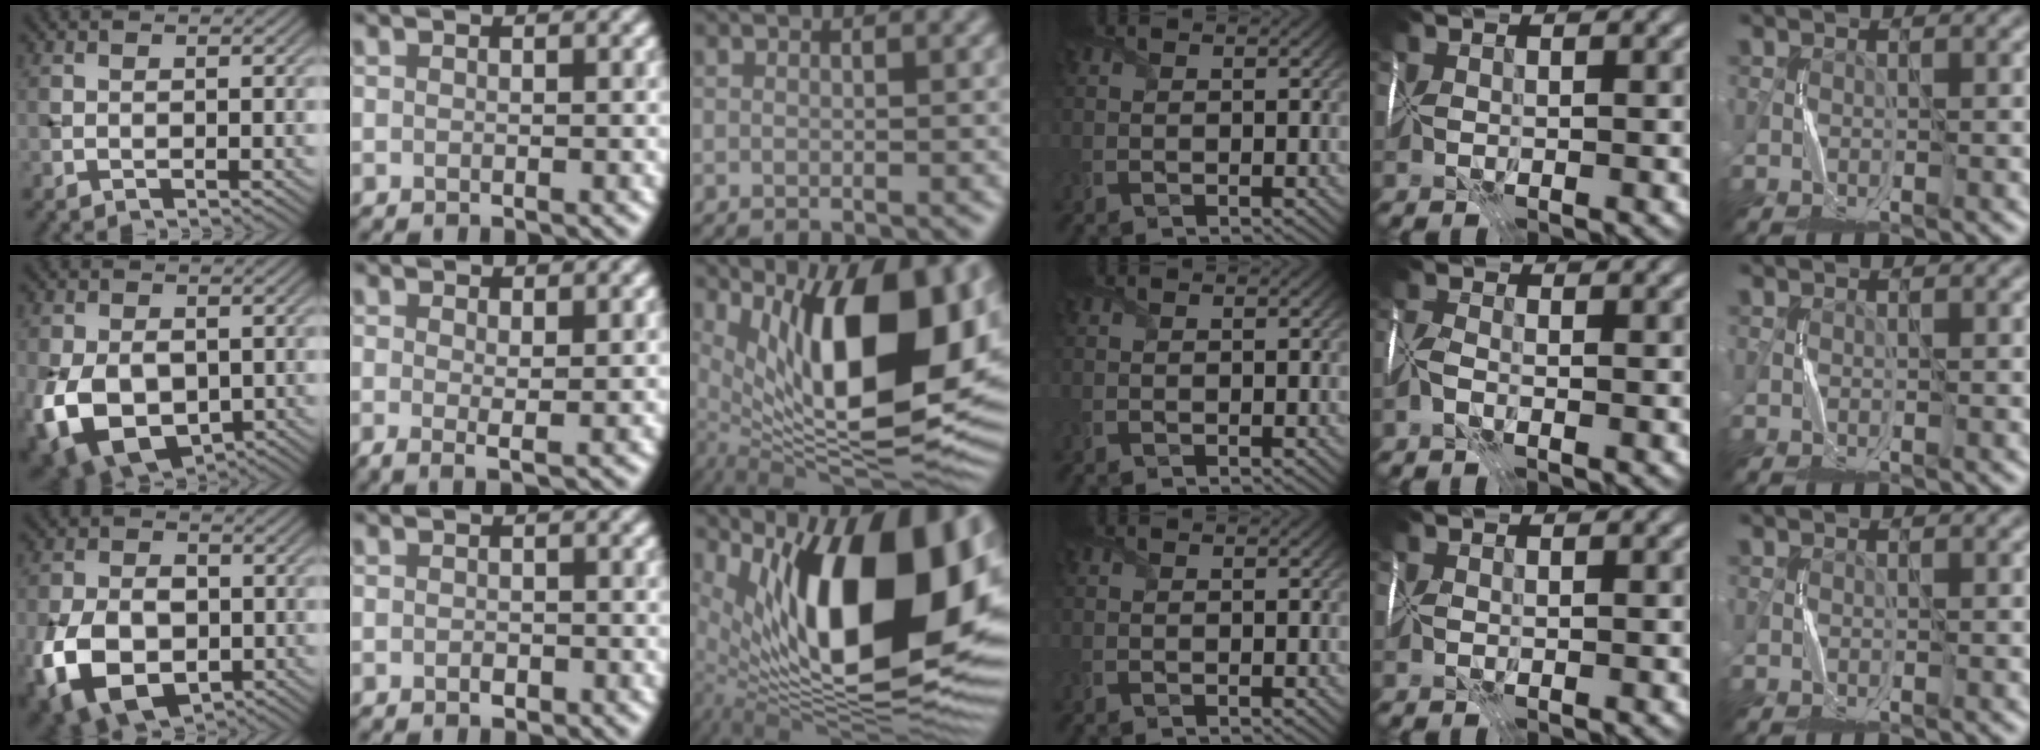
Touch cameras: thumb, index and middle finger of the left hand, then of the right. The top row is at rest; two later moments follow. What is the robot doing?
{"motion": "fold", "object": "wrapping paper"}